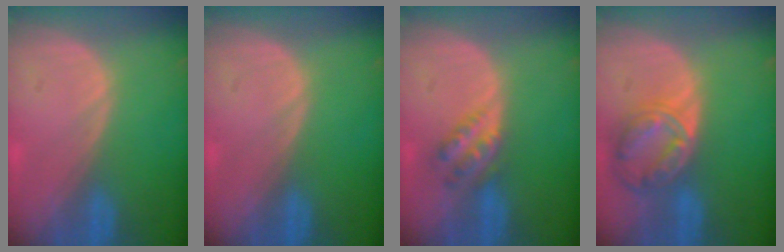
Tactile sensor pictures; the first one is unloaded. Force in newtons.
{"total": 0.0}
{"total": 4.5, "press": 4.0, "slide": 2.0}
{"total": 8.2, "press": 7.0, "slide": 4.3}